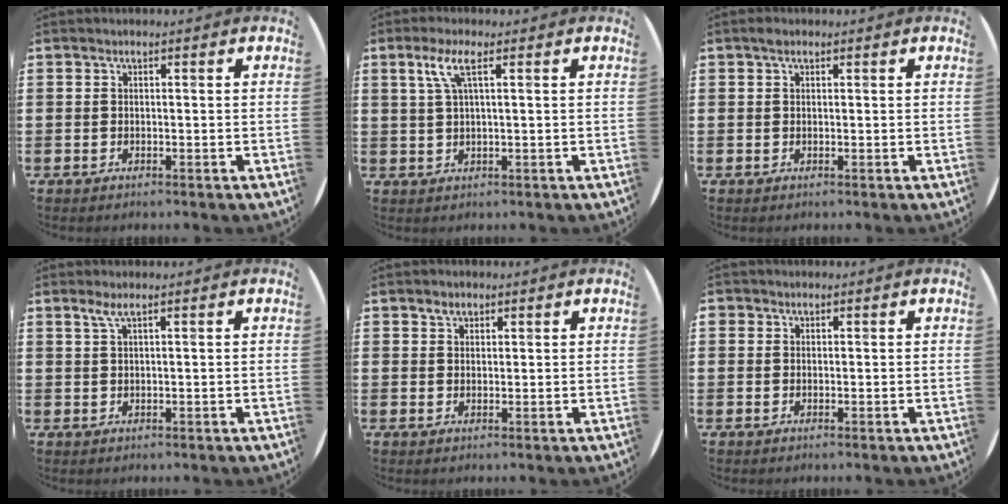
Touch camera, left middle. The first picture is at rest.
{"total": 3.5, "force": [1.5, 0.5, 3.1], "torque": [-0.066, 0.008, 0.023]}
{"total": 0.8, "force": [0.5, 0.5, 0.4], "torque": [0.000, 0.002, 0.007]}
{"total": 1.5, "force": [0.9, 0.1, 1.2], "torque": [-0.025, 0.004, 0.014]}
{"total": 1.4, "force": [1.1, 0.8, 0.3], "torque": [0.001, 0.001, 0.019]}
{"total": 0.6, "force": [0.4, 0.4, -0.1], "torque": [0.002, 0.004, 0.007]}